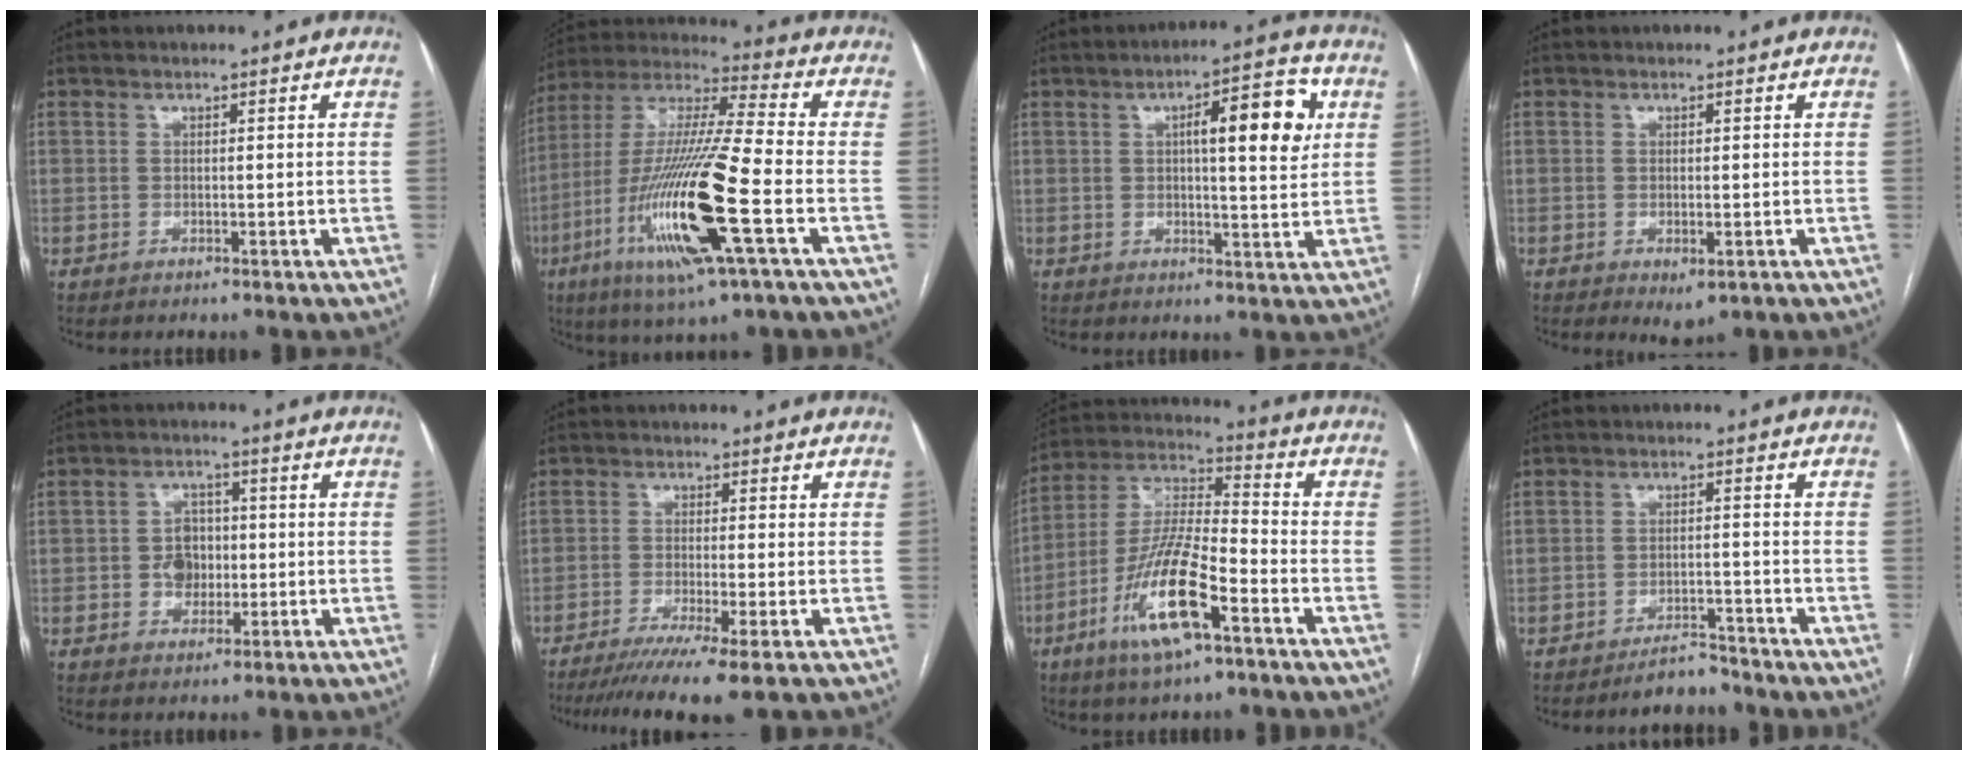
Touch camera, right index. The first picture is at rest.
{"total": 21.2, "force": [-6.8, 1.3, 20.0], "torque": [-0.426, -0.028, -0.131]}
{"total": 10.0, "force": [2.8, 2.2, 9.4], "torque": [-0.130, 0.015, 0.035]}
{"total": 2.3, "force": [-0.9, 0.9, 1.9], "torque": [-0.024, -0.004, -0.004]}
{"total": 4.8, "force": [-0.4, 4.0, 2.6], "torque": [-0.042, 0.013, -0.003]}
{"total": 8.8, "force": [-5.9, -0.4, 6.5], "torque": [-0.100, -0.019, -0.093]}
{"total": 15.3, "force": [-7.0, 3.3, 13.2], "torque": [-0.268, -0.009, -0.130]}
{"total": 3.6, "force": [-3.4, 0.9, 0.6], "torque": [-0.004, -0.002, -0.055]}